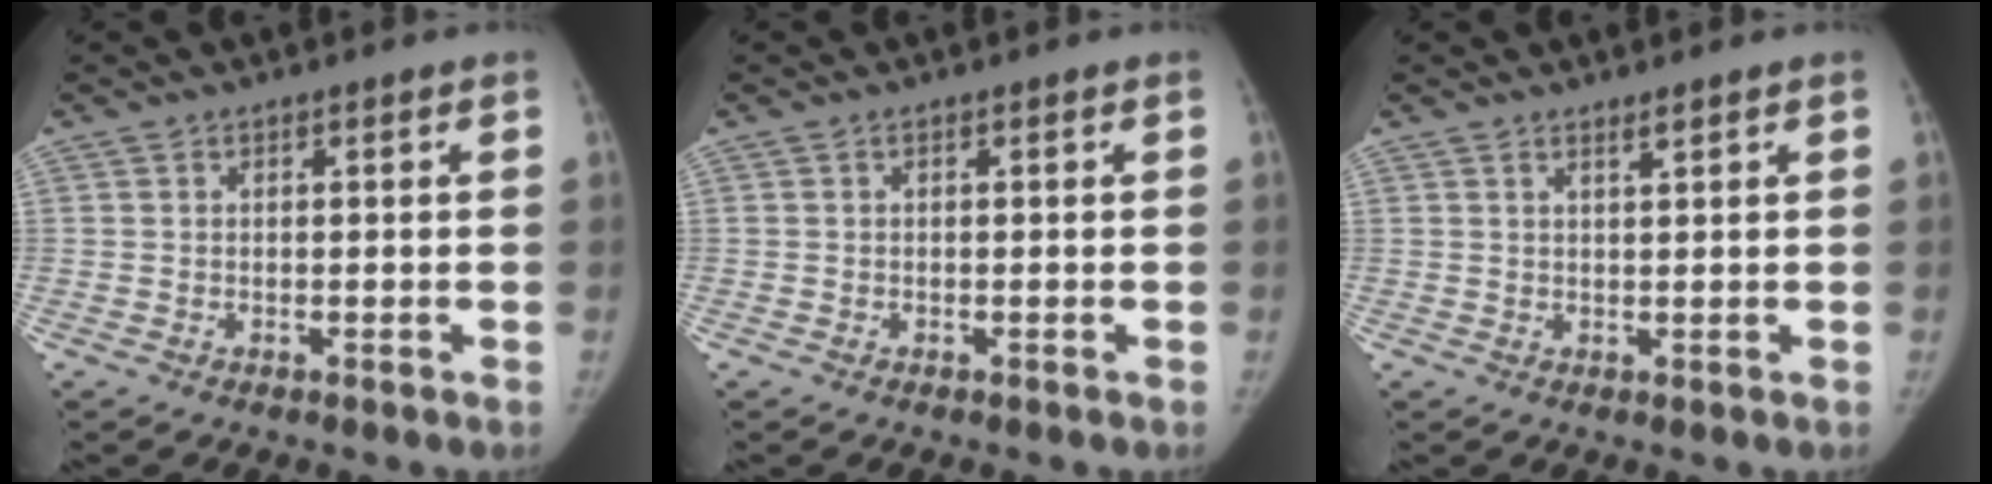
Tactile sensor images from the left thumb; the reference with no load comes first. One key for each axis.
{"total": 0.0}
{"total": 1.3, "fx": 1.1, "fy": 0.1, "fz": 0.8, "tx": -0.012, "ty": -0.010, "tz": 0.020}